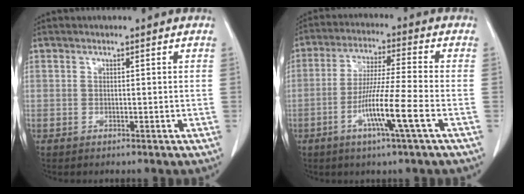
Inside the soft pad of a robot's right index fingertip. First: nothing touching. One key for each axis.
{"total": 9.9, "fx": -3.7, "fy": -0.9, "fz": 9.1, "tx": -0.174, "ty": -0.013, "tz": -0.073}